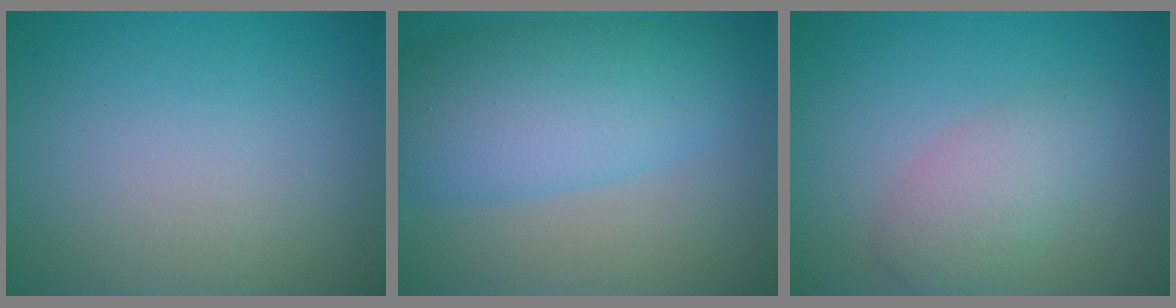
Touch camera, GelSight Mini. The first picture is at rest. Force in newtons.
{"total": 7.9, "press": 7.9, "slide": 0.1}
{"total": 3.2, "press": 3.2, "slide": 0.1}